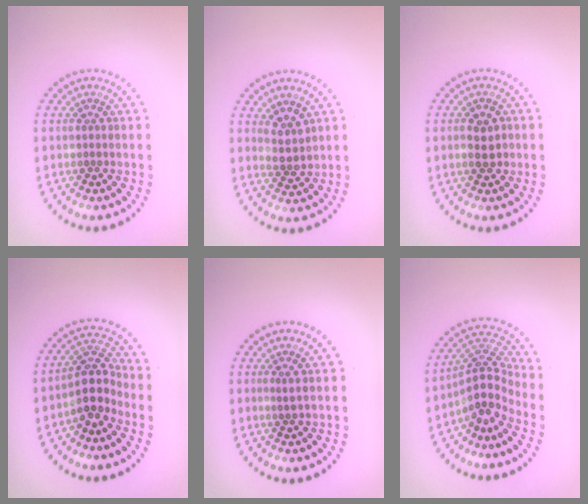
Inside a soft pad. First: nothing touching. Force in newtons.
{"total": 1.8, "press": 1.7, "slide": 0.6}
{"total": 2.3, "press": 2.3, "slide": 0.2}
{"total": 3.6, "press": 2.9, "slide": 2.2}
{"total": 0.6, "press": 0.2, "slide": 0.6}
{"total": 4.0, "press": 2.8, "slide": 2.9}